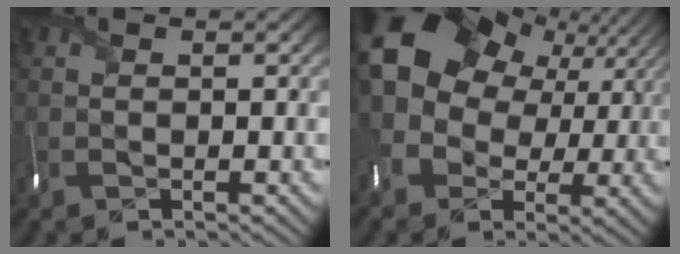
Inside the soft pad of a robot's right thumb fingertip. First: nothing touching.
{"total": 17.1, "force": [4.6, 13.4, 9.6], "torque": [-0.219, 0.022, 0.070]}